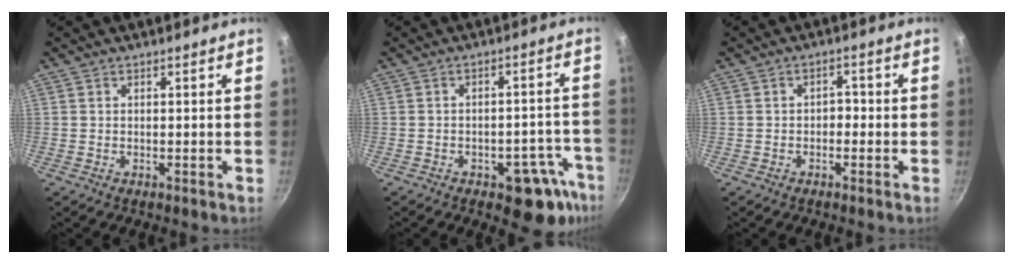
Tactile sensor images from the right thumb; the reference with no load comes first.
{"total": 10.1, "force": [-5.7, 4.4, 7.1], "torque": [-0.056, 0.045, -0.066]}
{"total": 2.2, "force": [-0.7, 1.6, 1.4], "torque": [0.000, 0.012, -0.018]}